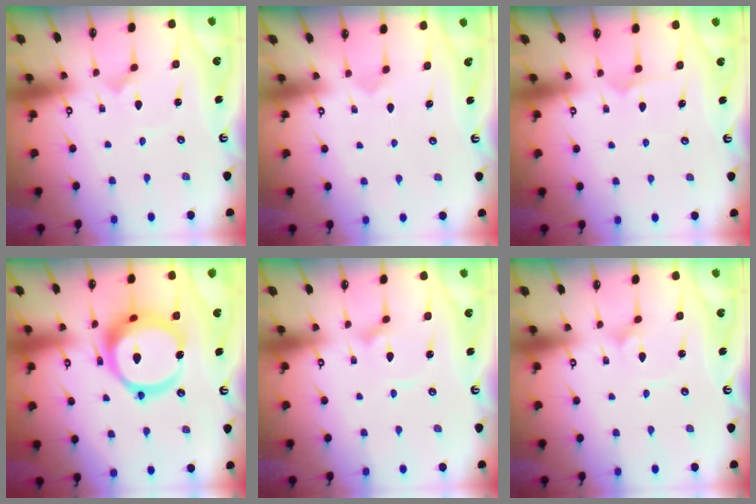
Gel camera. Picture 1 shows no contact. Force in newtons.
{"total": 2.8, "press": 2.8, "slide": 0.3}
{"total": 5.3, "press": 5.3, "slide": 0.3}
{"total": 19.1, "press": 19.0, "slide": 2.1}
{"total": 3.9, "press": 3.9, "slide": 0.4}
{"total": 1.5, "press": 1.5, "slide": 0.0}